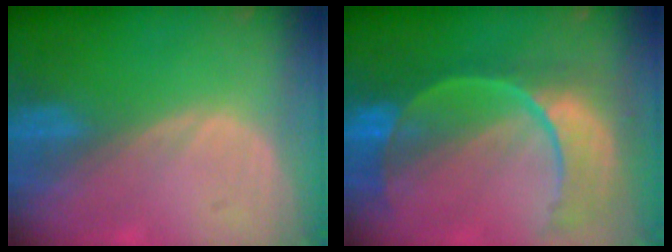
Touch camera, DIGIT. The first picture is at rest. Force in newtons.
{"total": 11.2, "press": 9.4, "slide": 6.1}